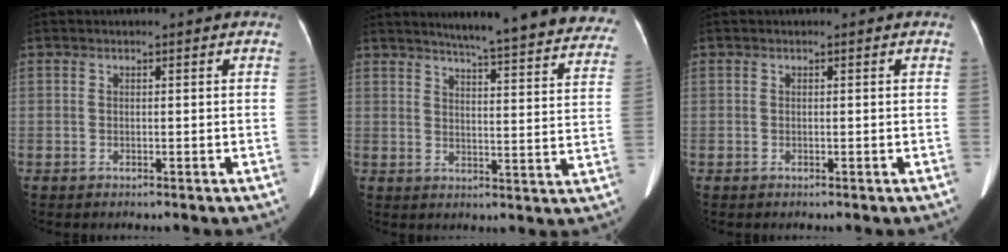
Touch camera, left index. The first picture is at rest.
{"total": 26.3, "force": [23.8, 2.1, 10.8], "torque": [-0.138, -0.073, 0.271]}
{"total": 0.0}